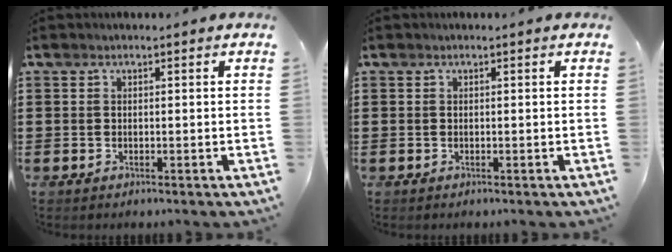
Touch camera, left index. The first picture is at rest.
{"total": 0.0}